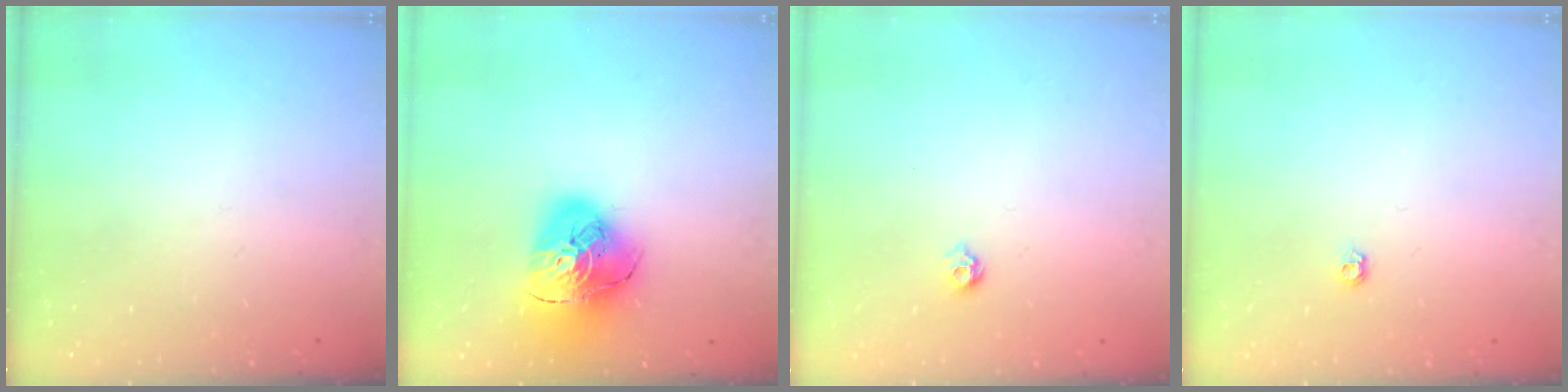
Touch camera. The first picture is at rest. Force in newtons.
{"total": 18.7, "press": 18.6, "slide": 2.1}
{"total": 4.4, "press": 4.3, "slide": 0.9}
{"total": 4.7, "press": 4.7, "slide": 0.8}